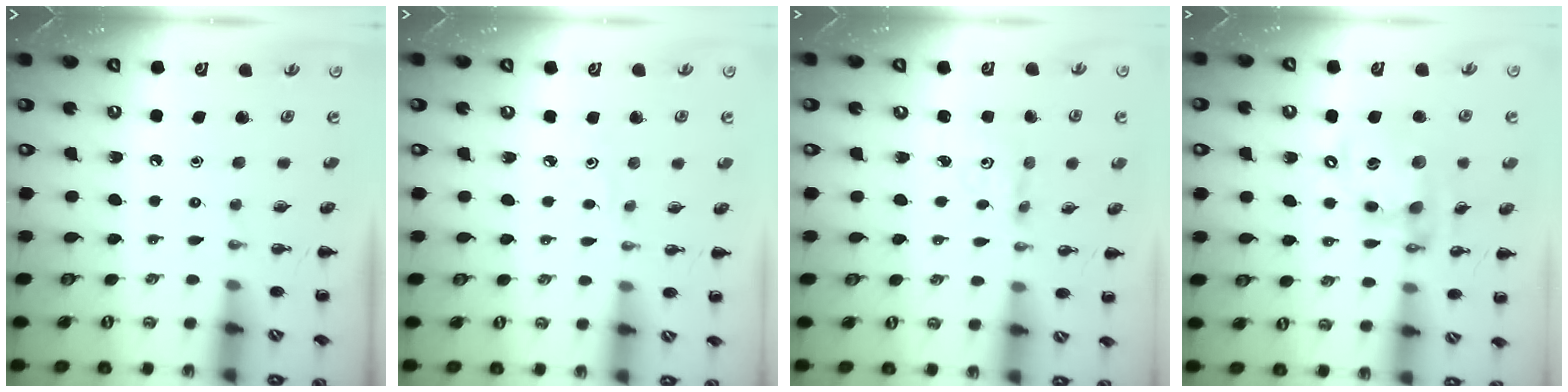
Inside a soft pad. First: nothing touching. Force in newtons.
{"total": 2.2, "press": 2.0, "slide": 0.9}
{"total": 2.4, "press": 2.3, "slide": 0.8}
{"total": 13.7, "press": 13.3, "slide": 3.4}